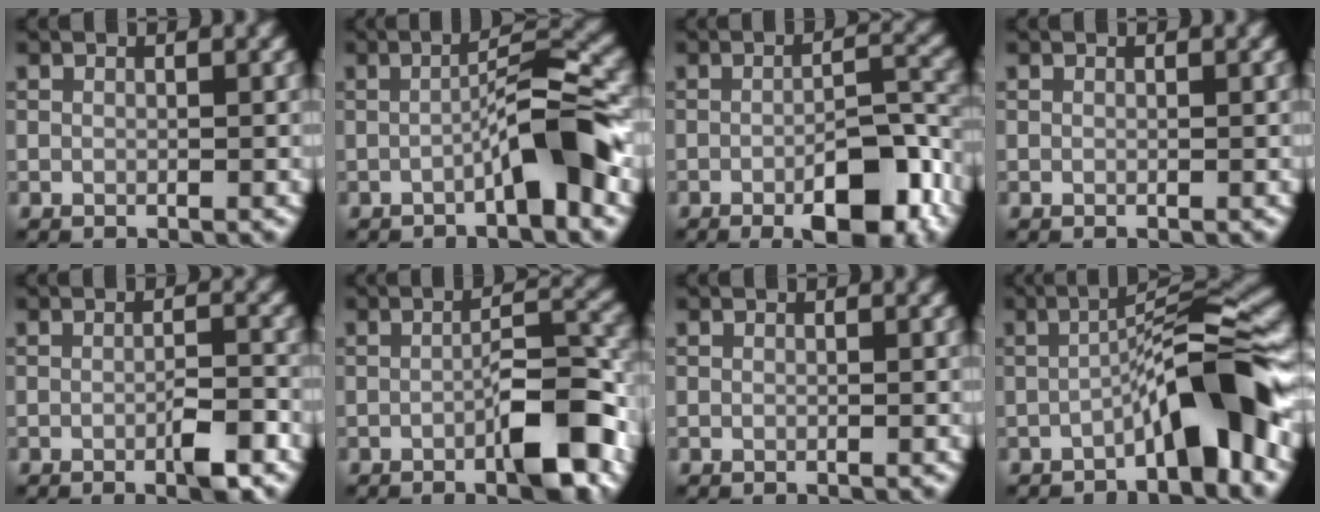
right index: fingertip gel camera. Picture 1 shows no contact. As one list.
[{"total": 5.2, "force": [-2.1, 0.6, 4.8], "torque": [-0.070, 0.022, -0.041]}, {"total": 7.7, "force": [-3.7, 2.5, 6.3], "torque": [-0.086, 0.005, -0.052]}, {"total": 0.0}, {"total": 2.9, "force": [-1.3, 0.6, 2.5], "torque": [-0.039, 0.005, -0.022]}, {"total": 6.7, "force": [-2.7, 1.8, 5.9], "torque": [-0.084, 0.013, -0.043]}, {"total": 0.0}, {"total": 7.9, "force": [-3.2, 1.1, 7.1], "torque": [-0.102, 0.029, -0.058]}]